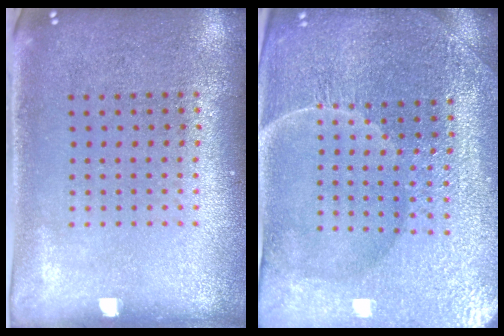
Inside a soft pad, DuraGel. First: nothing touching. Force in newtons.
{"total": 5.0, "press": 4.8, "slide": 1.5}